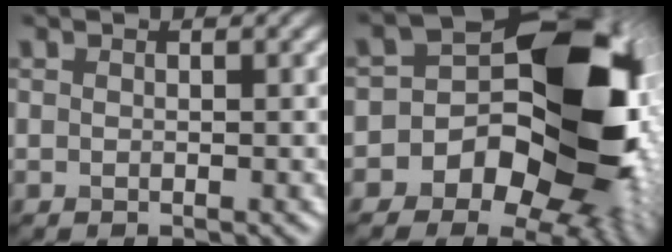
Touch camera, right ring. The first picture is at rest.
{"total": 16.5, "force": [-3.6, 12.0, 10.7], "torque": [-0.119, 0.011, -0.088]}